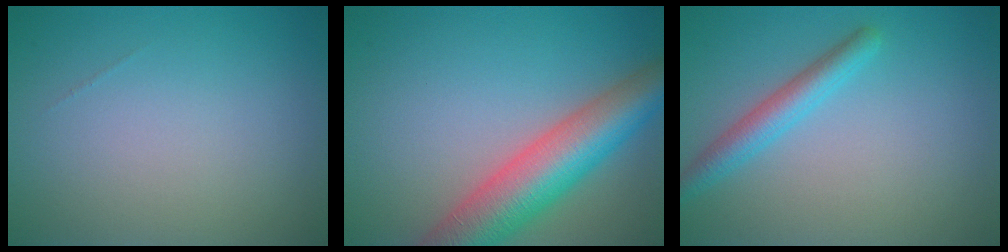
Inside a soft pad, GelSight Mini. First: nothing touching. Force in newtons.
{"total": 8.7, "press": 8.7, "slide": 0.3}
{"total": 2.8, "press": 2.8, "slide": 0.2}